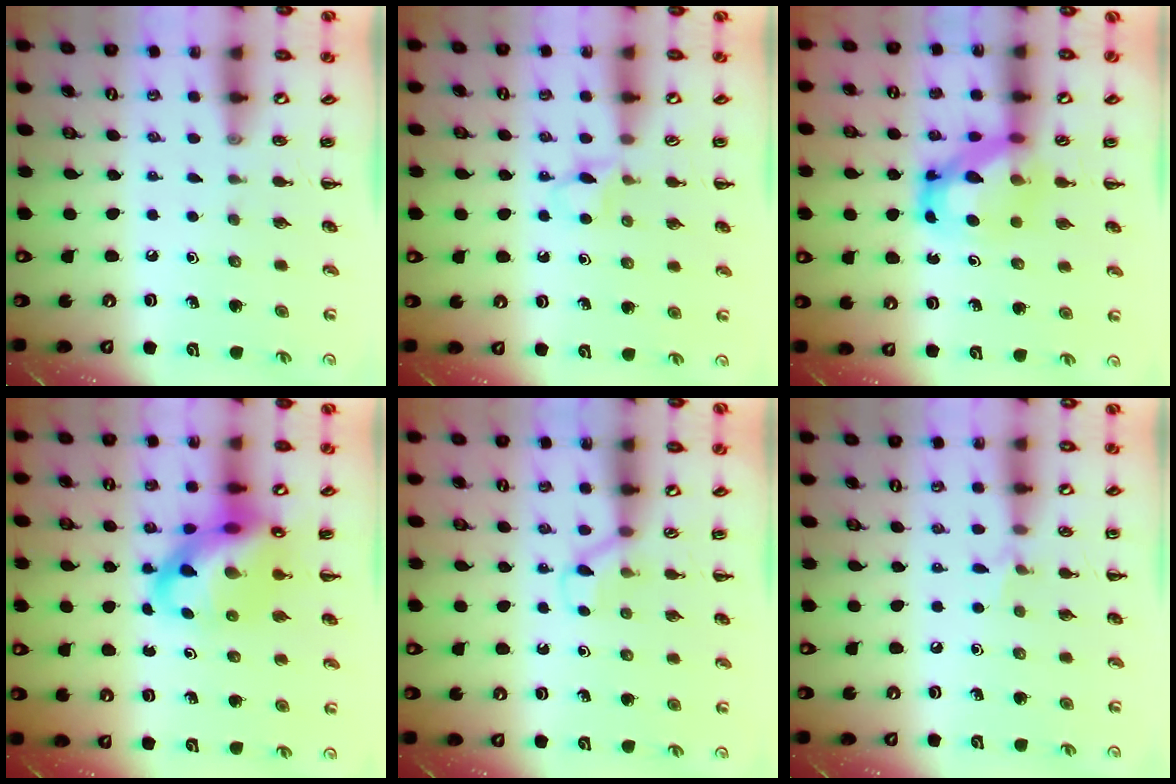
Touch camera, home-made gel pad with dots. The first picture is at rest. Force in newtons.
{"total": 4.3, "press": 4.0, "slide": 1.7}
{"total": 7.0, "press": 6.9, "slide": 1.3}
{"total": 14.5, "press": 13.9, "slide": 4.0}
{"total": 4.0, "press": 3.7, "slide": 1.5}
{"total": 4.7, "press": 4.4, "slide": 1.6}